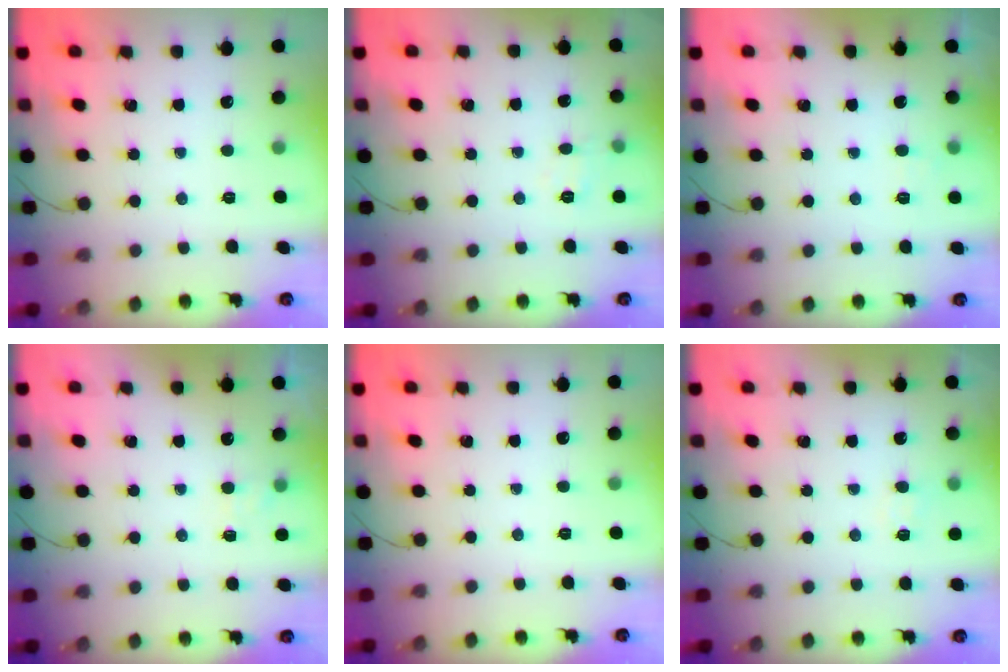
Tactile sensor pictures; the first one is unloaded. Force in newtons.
{"total": 3.5, "press": 3.3, "slide": 1.4}
{"total": 4.8, "press": 4.6, "slide": 1.3}
{"total": 4.0, "press": 3.8, "slide": 1.2}
{"total": 0.0}
{"total": 4.9, "press": 4.7, "slide": 1.3}